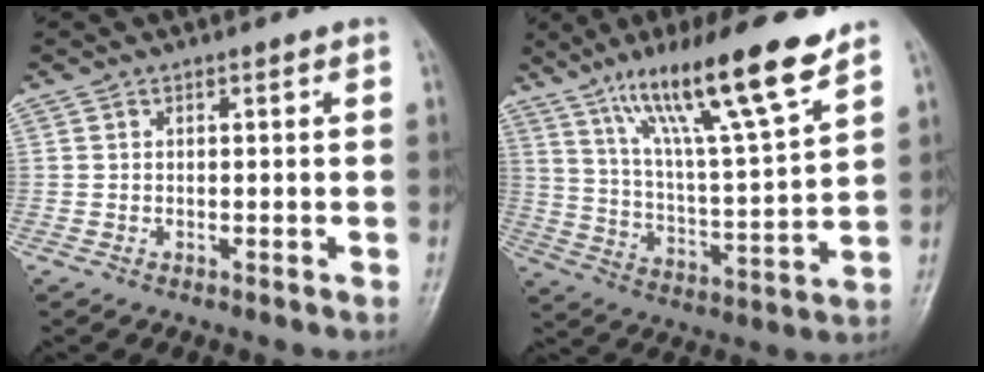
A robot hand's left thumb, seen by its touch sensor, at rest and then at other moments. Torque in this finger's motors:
{"motor_torque": [0.19, 0.23, 1.49, -1.27, 0.16]}